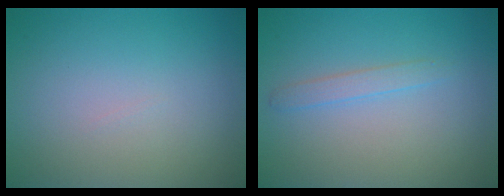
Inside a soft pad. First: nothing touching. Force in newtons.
{"total": 1.3, "press": 1.3, "slide": 0.1}